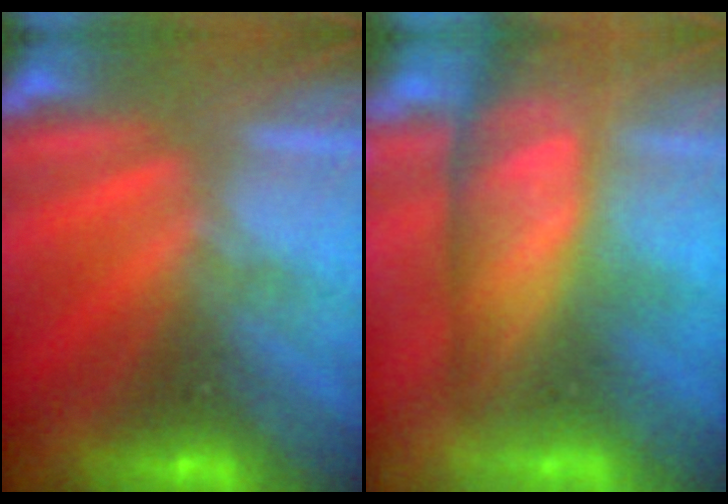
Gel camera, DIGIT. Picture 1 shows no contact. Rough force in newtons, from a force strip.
{"total": 9.0}